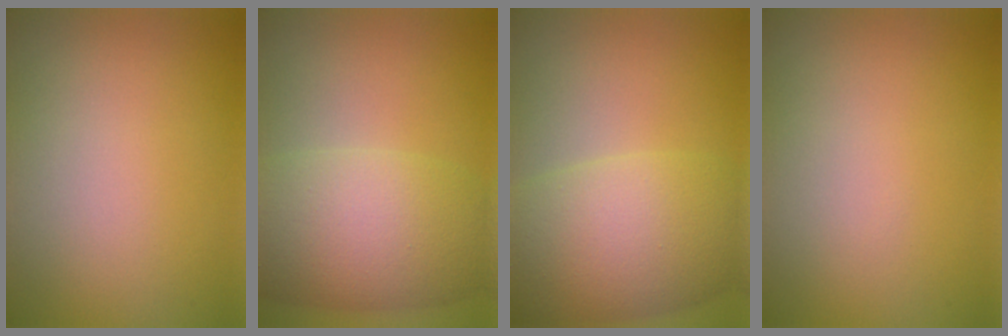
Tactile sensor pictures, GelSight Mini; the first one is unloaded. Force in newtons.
{"total": 9.5, "press": 9.5, "slide": 0.3}
{"total": 9.6, "press": 9.6, "slide": 0.3}
{"total": 0.0}